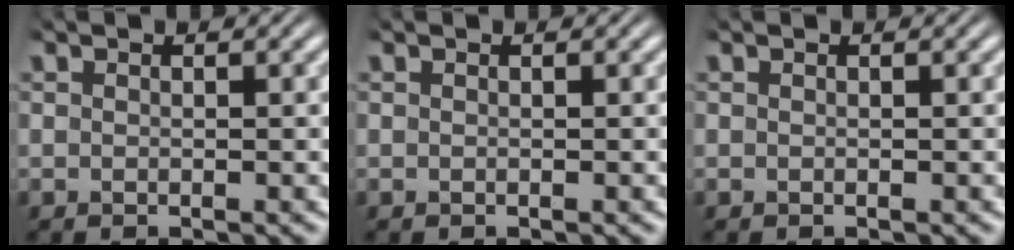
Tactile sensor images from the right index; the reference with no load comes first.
{"total": 0.0}
{"total": 0.0}